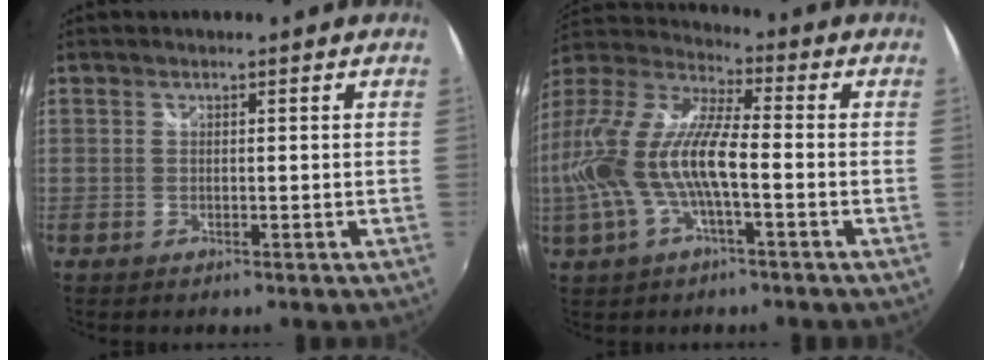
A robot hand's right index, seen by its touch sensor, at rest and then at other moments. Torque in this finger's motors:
{"motor_torque": [1.36, -0.78, 1.05, 0.21]}